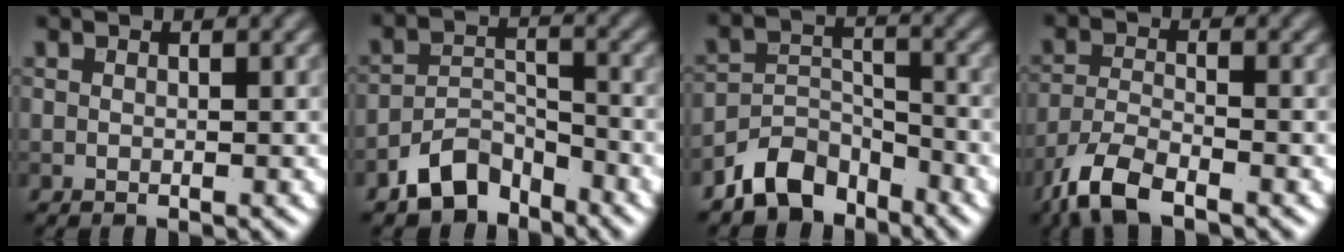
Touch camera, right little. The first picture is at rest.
{"total": 4.9, "force": [-3.9, 2.5, 1.9], "torque": [-0.023, 0.001, -0.078]}
{"total": 5.2, "force": [-4.1, 2.7, 1.6], "torque": [-0.018, -0.001, -0.083]}
{"total": 5.3, "force": [-3.9, 1.7, 3.1], "torque": [-0.064, -0.009, -0.085]}